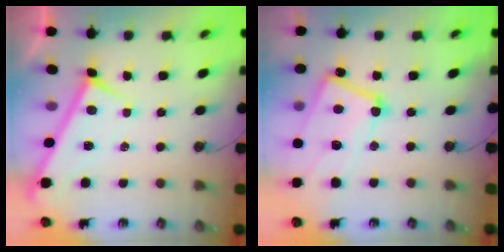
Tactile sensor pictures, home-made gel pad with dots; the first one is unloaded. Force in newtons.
{"total": 9.0, "press": 8.9, "slide": 1.6}